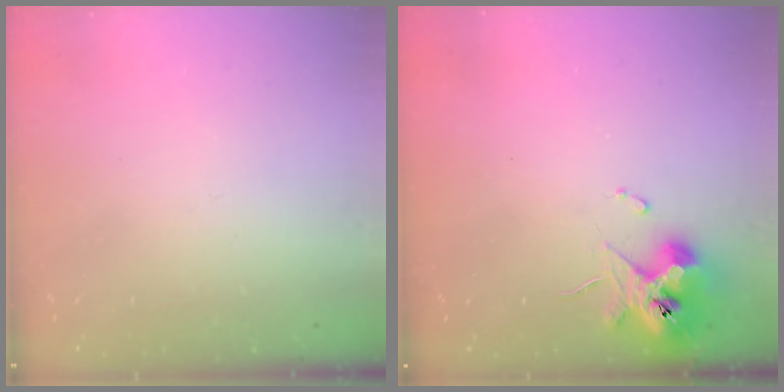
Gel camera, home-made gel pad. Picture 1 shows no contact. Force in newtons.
{"total": 10.2, "press": 10.1, "slide": 1.5}